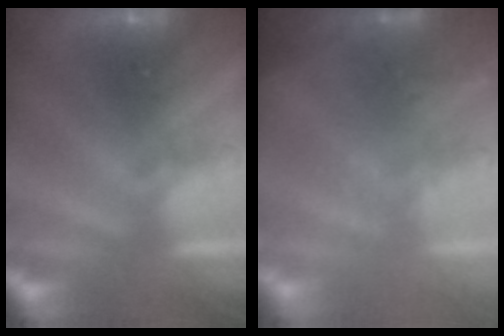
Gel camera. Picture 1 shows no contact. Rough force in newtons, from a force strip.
{"total": 2.5}